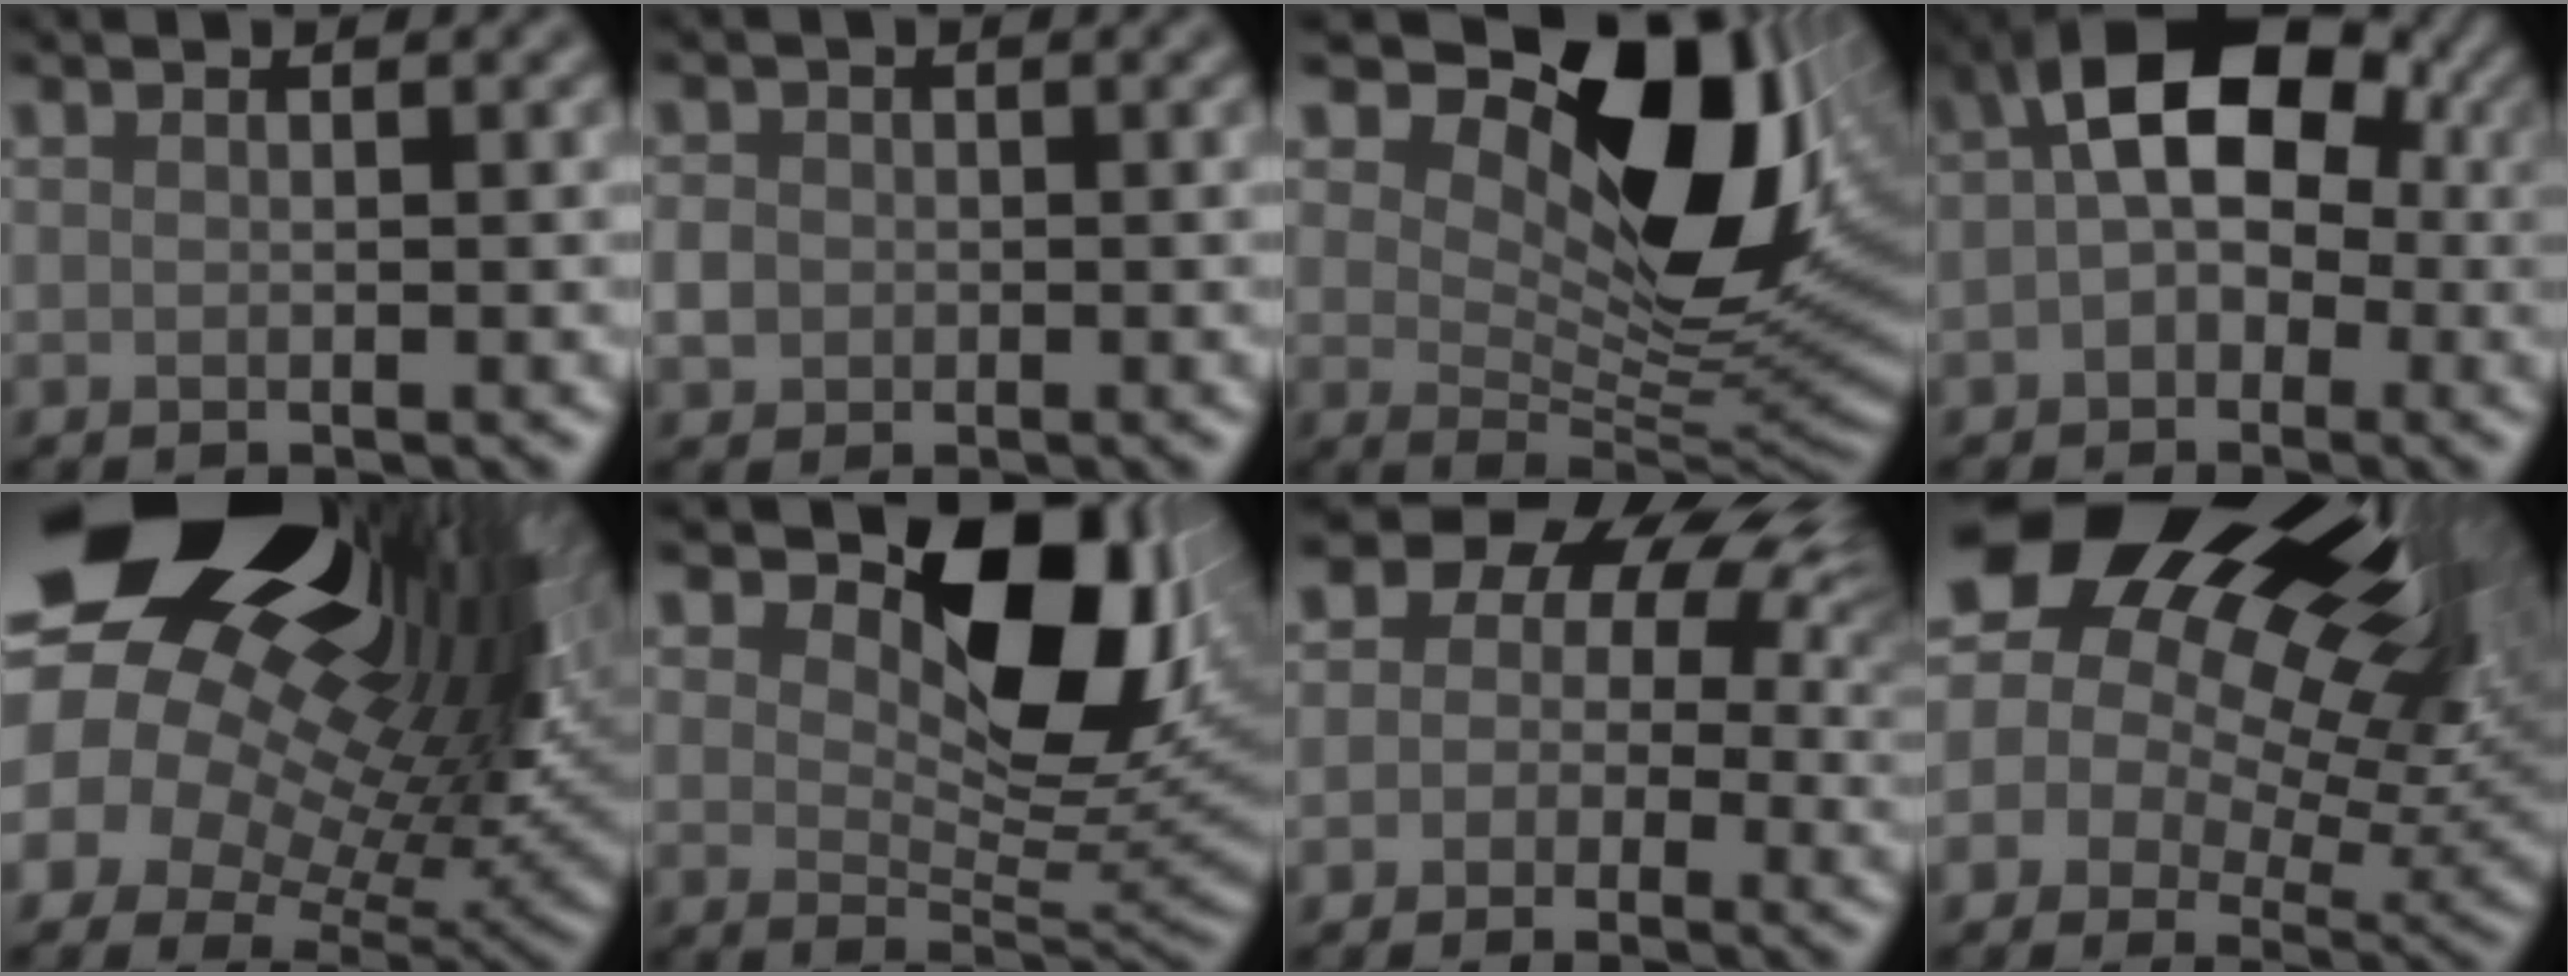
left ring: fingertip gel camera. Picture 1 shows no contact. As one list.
[{"total": 1.6, "force": [-0.3, 1.5, 0.6], "torque": [-0.011, -0.001, -0.010]}, {"total": 13.3, "force": [5.9, 6.8, 9.7], "torque": [-0.141, -0.003, 0.103]}, {"total": 9.4, "force": [1.2, 6.1, 7.0], "torque": [-0.086, 0.030, -0.002]}, {"total": 22.7, "force": [9.0, 14.3, 15.2], "torque": [-0.287, 0.025, 0.157]}, {"total": 11.3, "force": [4.6, 5.8, 8.6], "torque": [-0.123, -0.006, 0.075]}, {"total": 9.4, "force": [2.9, 7.1, 5.4], "torque": [-0.049, 0.035, 0.009]}, {"total": 21.5, "force": [11.1, 11.5, 14.3], "torque": [-0.250, 0.069, 0.177]}]